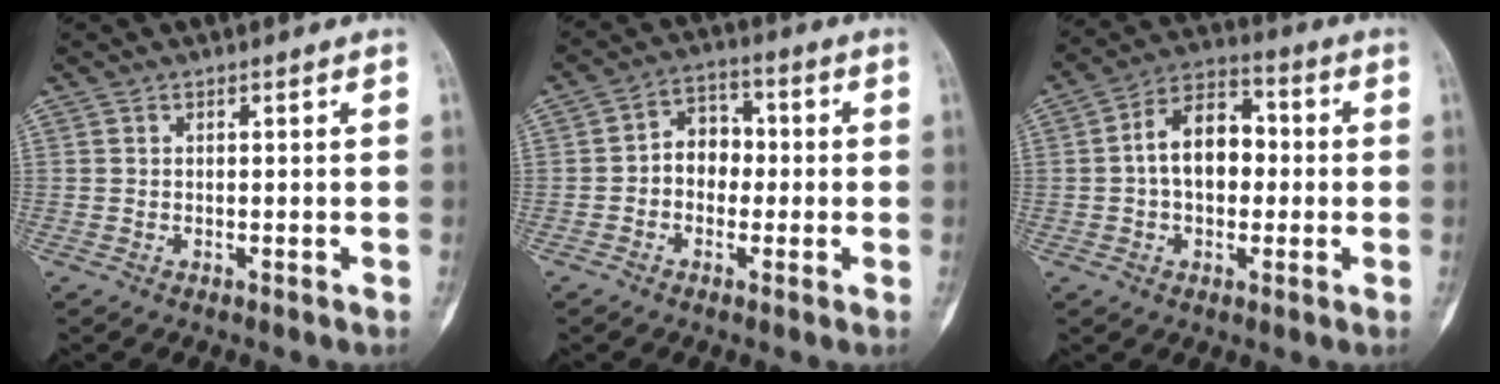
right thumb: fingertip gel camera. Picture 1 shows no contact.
{"total": 6.7, "force": [-0.6, 5.3, 4.2], "torque": [-0.030, 0.024, -0.023]}
{"total": 11.5, "force": [0.2, 7.6, 8.7], "torque": [-0.119, 0.030, -0.007]}